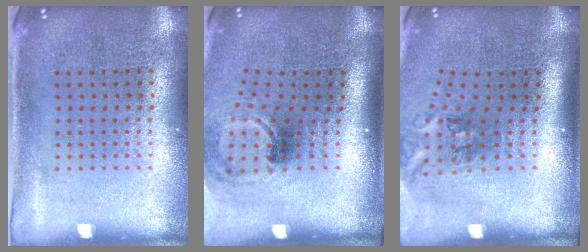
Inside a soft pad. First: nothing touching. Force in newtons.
{"total": 1.6, "press": 1.2, "slide": 1.1}
{"total": 2.0, "press": 1.2, "slide": 1.6}